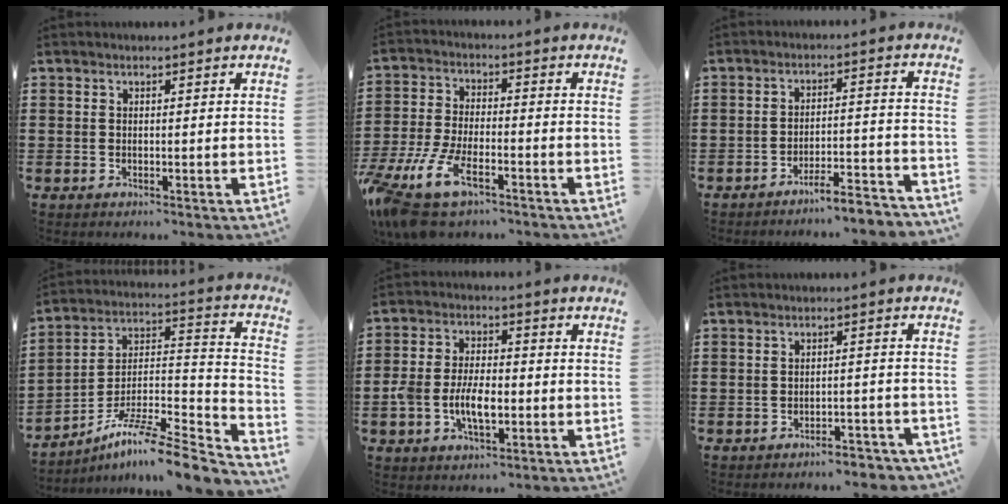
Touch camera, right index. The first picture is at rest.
{"total": 9.5, "force": [-6.5, 3.0, 6.2], "torque": [-0.158, -0.002, -0.128]}
{"total": 4.7, "force": [-4.4, -0.2, 1.6], "torque": [-0.030, -0.008, -0.087]}
{"total": 10.1, "force": [-8.1, 1.2, 6.0], "torque": [-0.105, 0.006, -0.161]}
{"total": 6.6, "force": [-1.9, 3.6, 5.2], "torque": [-0.117, 0.005, -0.040]}
{"total": 3.3, "force": [-3.2, 0.3, 0.6], "torque": [-0.015, 0.001, -0.067]}